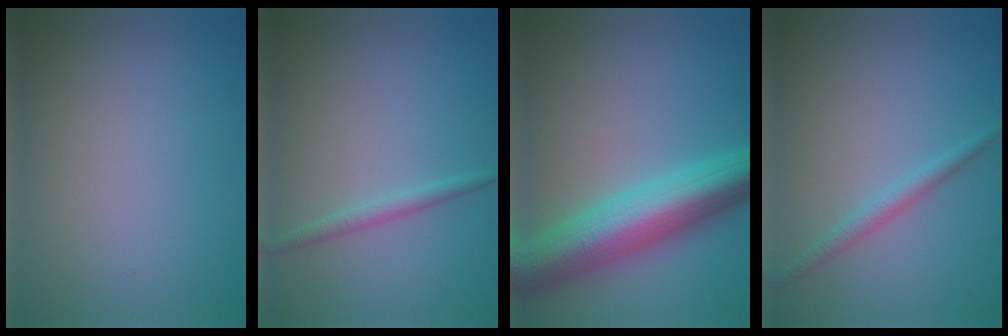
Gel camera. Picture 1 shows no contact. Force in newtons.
{"total": 1.3, "press": 1.3, "slide": 0.1}
{"total": 9.2, "press": 9.2, "slide": 0.3}
{"total": 1.7, "press": 1.7, "slide": 0.1}